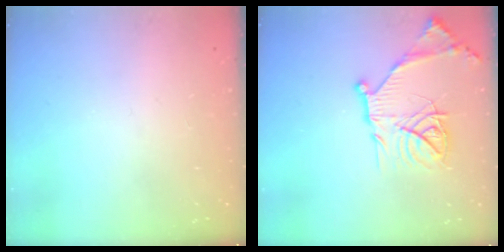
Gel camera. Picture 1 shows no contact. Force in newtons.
{"total": 18.5, "press": 18.4, "slide": 1.9}